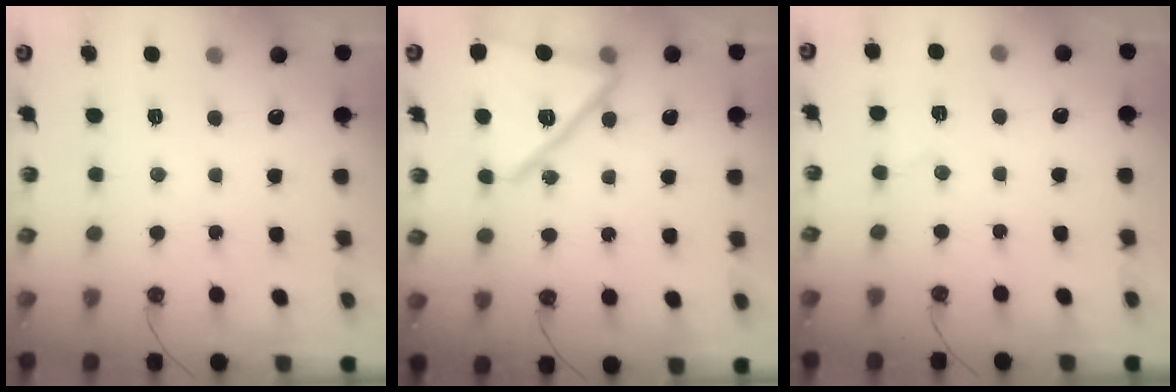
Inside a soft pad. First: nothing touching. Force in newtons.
{"total": 18.5, "press": 18.5, "slide": 1.2}
{"total": 3.9, "press": 3.9, "slide": 0.6}